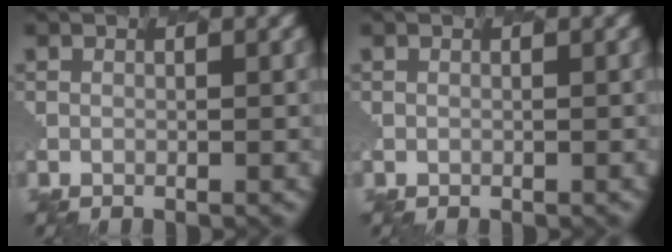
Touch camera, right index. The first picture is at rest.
{"total": 0.0}